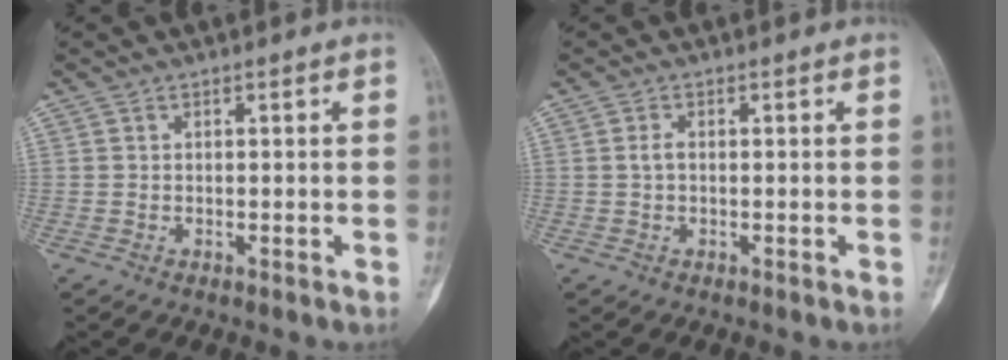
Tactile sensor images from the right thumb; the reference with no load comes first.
{"total": 0.8, "force": [-0.2, 0.2, 0.7], "torque": [-0.016, 0.000, -0.006]}